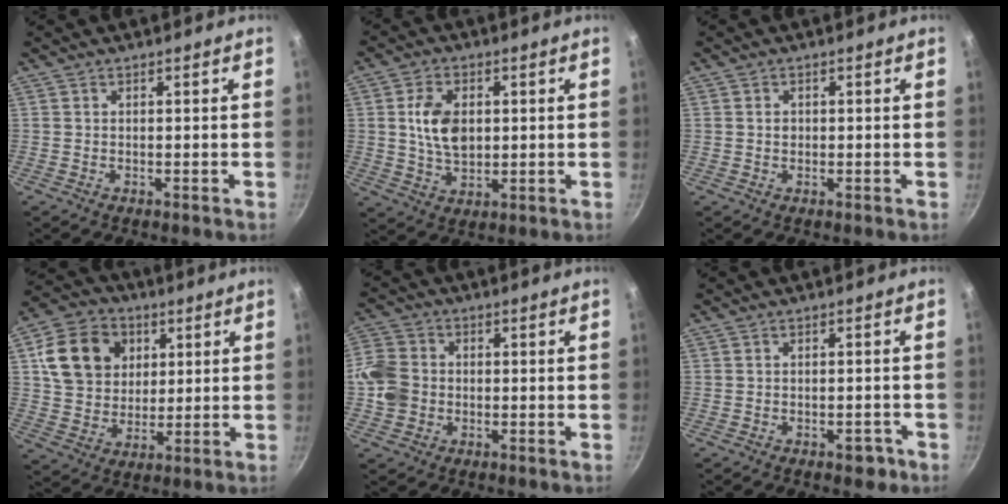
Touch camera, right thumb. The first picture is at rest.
{"total": 8.8, "force": [1.3, 5.6, 6.6], "torque": [-0.112, -0.008, 0.030]}
{"total": 1.0, "force": [0.0, 0.8, 0.5], "torque": [-0.007, 0.001, 0.001]}
{"total": 14.9, "force": [4.2, 12.3, 7.3], "torque": [-0.109, 0.001, 0.075]}
{"total": 8.6, "force": [-1.0, 7.2, 4.6], "torque": [-0.092, 0.018, -0.026]}
{"total": 2.6, "force": [-1.6, 1.4, 1.5], "torque": [-0.009, 0.011, -0.017]}